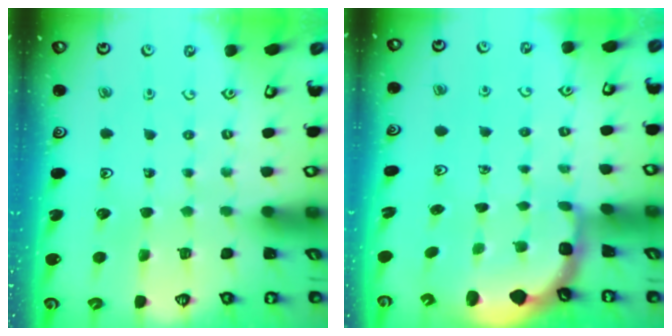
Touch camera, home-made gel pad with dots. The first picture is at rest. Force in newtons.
{"total": 2.2, "press": 2.0, "slide": 1.1}